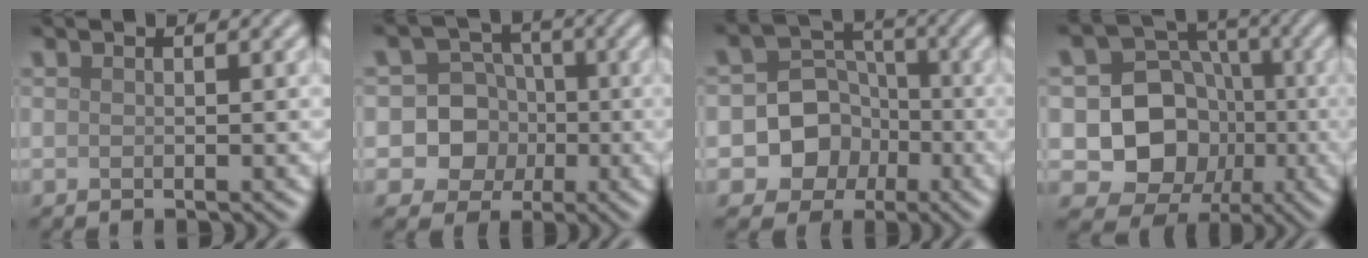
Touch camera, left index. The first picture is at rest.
{"total": 8.8, "force": [-1.3, 8.5, 2.1], "torque": [-0.035, 0.022, -0.047]}
{"total": 7.3, "force": [-2.4, 6.7, 1.9], "torque": [-0.003, 0.010, -0.062]}
{"total": 9.1, "force": [-1.5, 8.0, 4.0], "torque": [-0.039, 0.003, -0.055]}